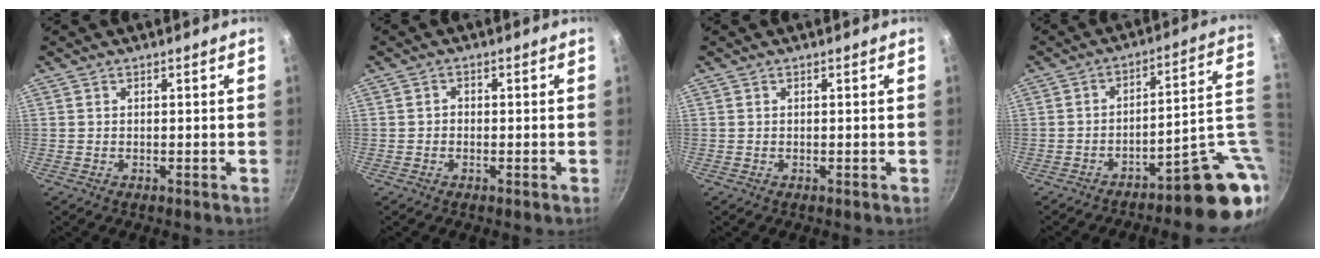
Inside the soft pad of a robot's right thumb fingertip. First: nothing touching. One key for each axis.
{"total": 1.2, "fx": -0.3, "fy": 1.0, "fz": 0.5, "tx": -0.007, "ty": 0.005, "tz": -0.008}
{"total": 0.0}
{"total": 15.9, "fx": -5.4, "fy": 4.8, "fz": 14.2, "tx": -0.128, "ty": 0.035, "tz": -0.071}